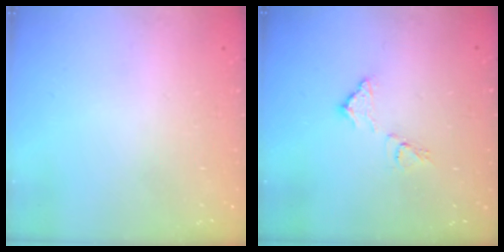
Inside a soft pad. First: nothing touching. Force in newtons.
{"total": 9.7, "press": 9.7, "slide": 0.3}